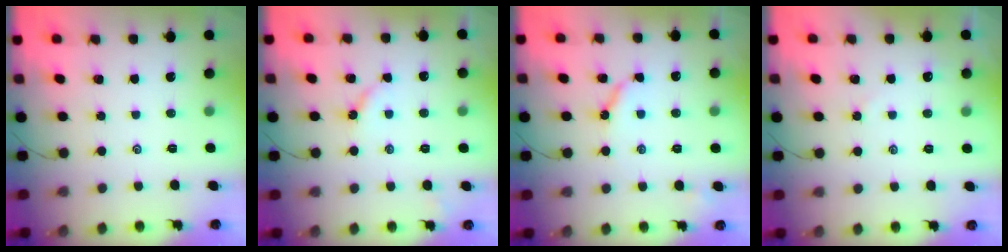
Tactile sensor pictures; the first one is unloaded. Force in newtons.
{"total": 2.8, "press": 2.8, "slide": 0.4}
{"total": 5.6, "press": 5.6, "slide": 0.4}
{"total": 1.8, "press": 1.8, "slide": 0.3}